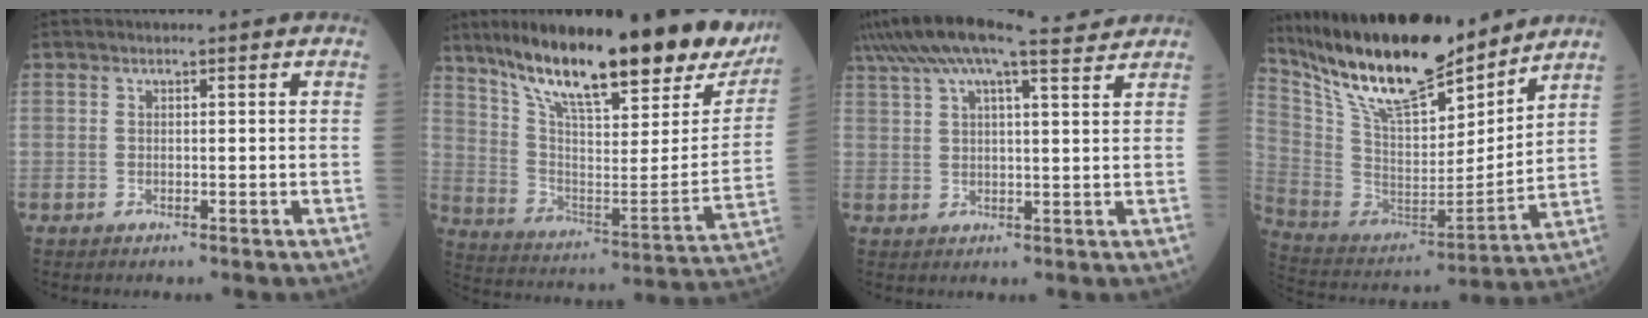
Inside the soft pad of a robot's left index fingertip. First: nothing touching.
{"total": 30.7, "force": [23.5, 6.5, 18.7], "torque": [-0.301, -0.035, 0.336]}
{"total": 16.1, "force": [13.5, 2.0, 8.6], "torque": [-0.176, 0.044, 0.208]}
{"total": 22.0, "force": [18.0, 5.0, 11.7], "torque": [-0.221, -0.006, 0.329]}